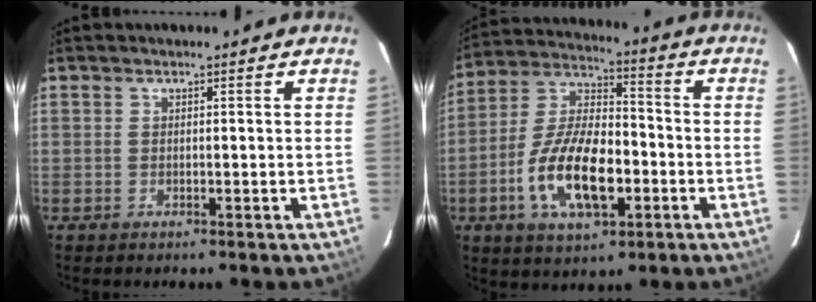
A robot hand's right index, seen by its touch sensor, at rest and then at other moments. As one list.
[{"total": 16.2, "force": [-5.1, 7.6, 13.4], "torque": [-0.269, 0.003, -0.086]}]